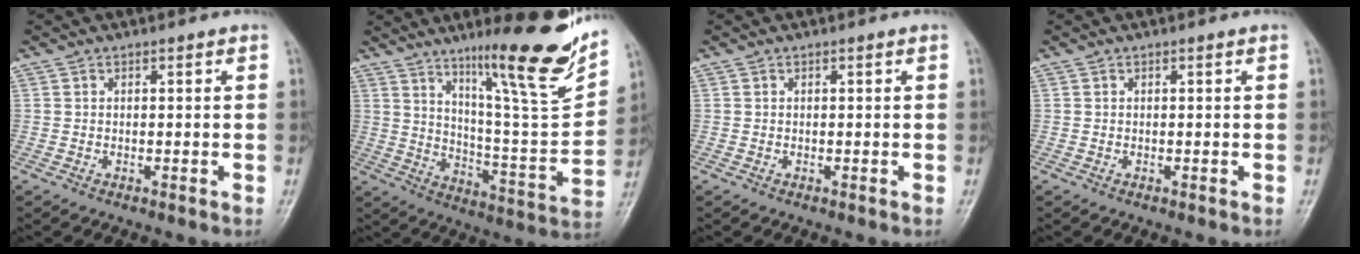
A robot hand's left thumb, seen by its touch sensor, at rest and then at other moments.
{"total": 20.9, "force": [13.6, 2.6, 15.7], "torque": [-0.200, -0.079, 0.222]}
{"total": 0.0}
{"total": 0.0}